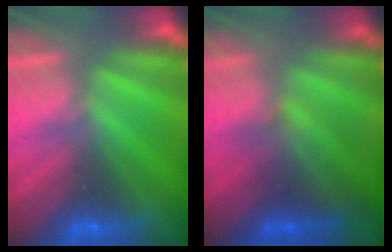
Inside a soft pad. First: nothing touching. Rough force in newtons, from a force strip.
{"total": 2.5}